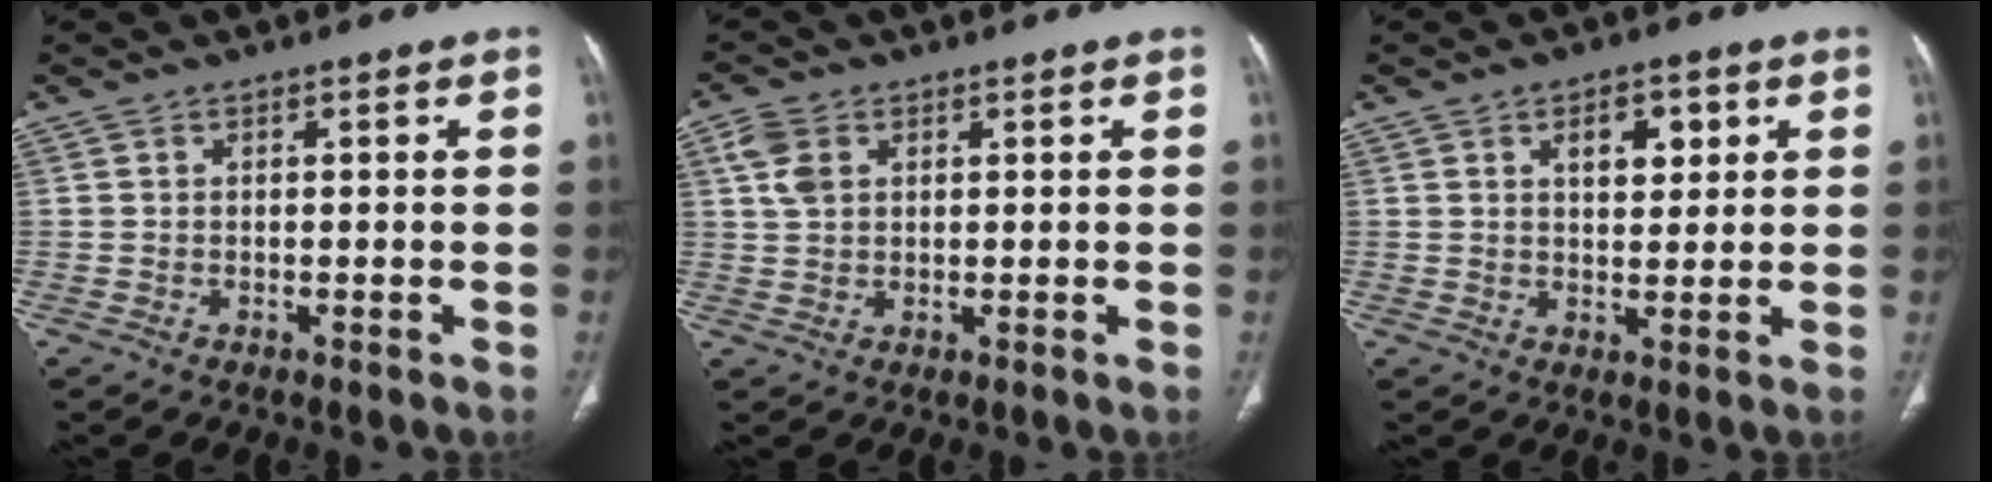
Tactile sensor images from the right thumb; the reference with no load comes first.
{"total": 4.7, "force": [1.8, 3.2, 2.9], "torque": [-0.060, 0.004, 0.038]}
{"total": 6.0, "force": [2.4, 3.3, 4.3], "torque": [-0.043, -0.010, 0.036]}